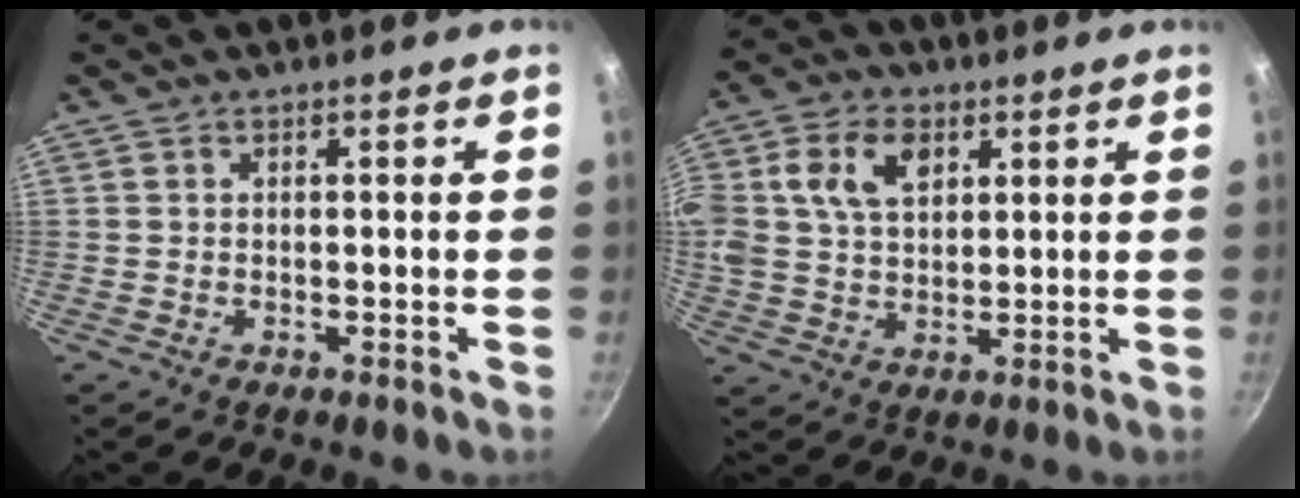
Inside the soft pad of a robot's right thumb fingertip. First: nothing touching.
{"total": 12.3, "force": [4.0, 8.5, 8.0], "torque": [-0.147, 0.012, 0.068]}